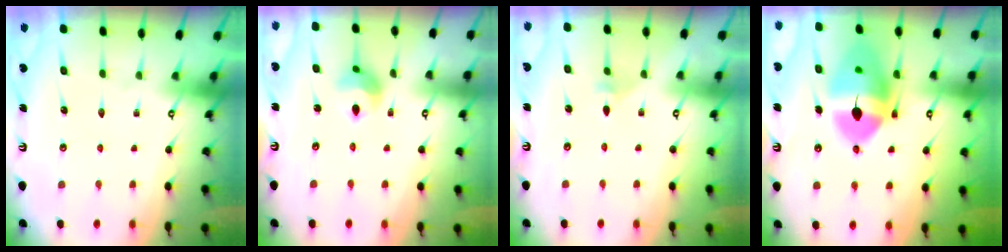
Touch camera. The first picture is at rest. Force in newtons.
{"total": 7.9, "press": 7.9, "slide": 0.4}
{"total": 1.9, "press": 1.9, "slide": 0.3}
{"total": 16.0, "press": 15.8, "slide": 2.1}